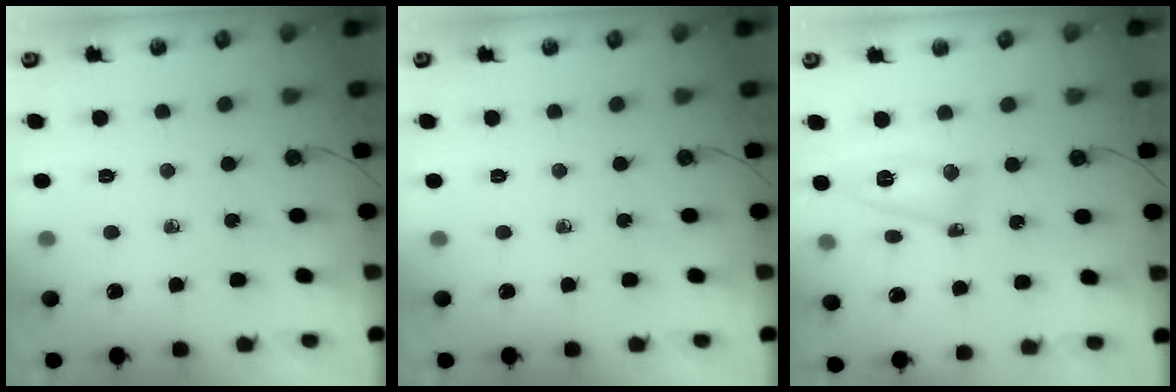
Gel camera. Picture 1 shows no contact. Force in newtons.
{"total": 0.0}
{"total": 6.0, "press": 5.8, "slide": 1.2}